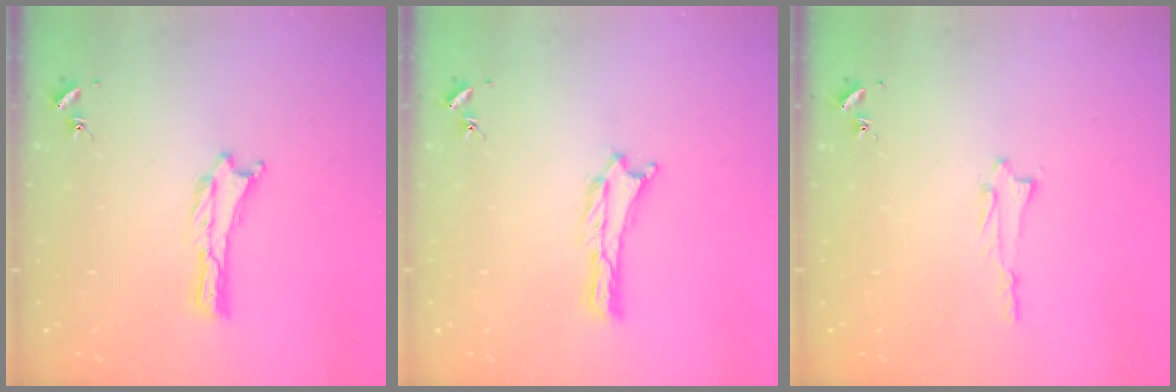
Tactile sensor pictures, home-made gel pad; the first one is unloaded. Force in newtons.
{"total": 0.0}
{"total": 1.4, "press": 1.4, "slide": 0.2}